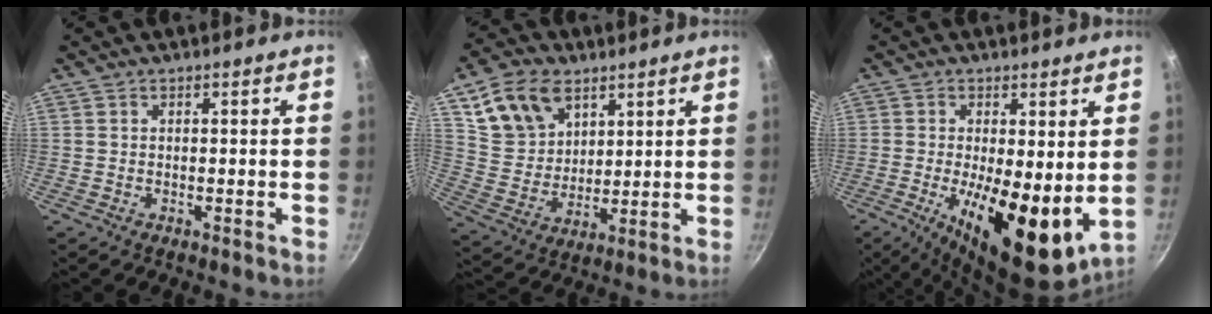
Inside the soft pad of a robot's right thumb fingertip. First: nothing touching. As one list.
[{"total": 13.7, "force": [7.0, 9.5, 6.9], "torque": [-0.106, -0.019, 0.144]}, {"total": 16.2, "force": [-1.6, 6.2, 14.9], "torque": [-0.205, -0.024, -0.017]}]